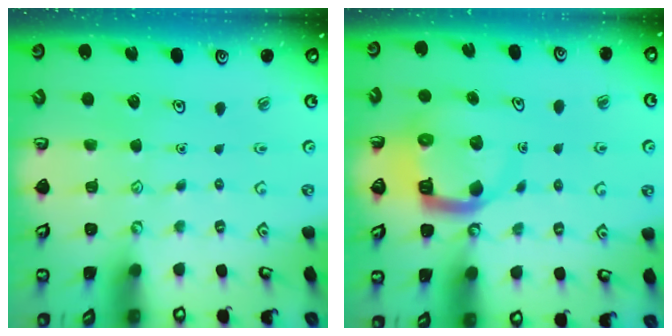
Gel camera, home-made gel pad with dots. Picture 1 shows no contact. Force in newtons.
{"total": 9.0, "press": 9.0, "slide": 1.1}